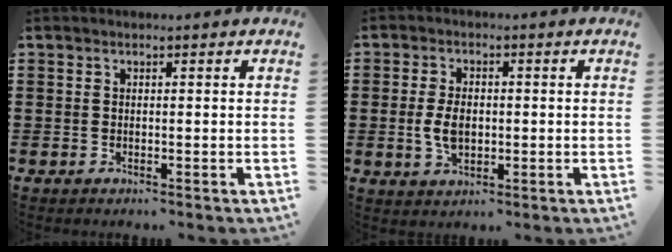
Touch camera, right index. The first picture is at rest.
{"total": 4.6, "force": [-0.4, 2.7, 3.8], "torque": [-0.088, -0.002, -0.010]}